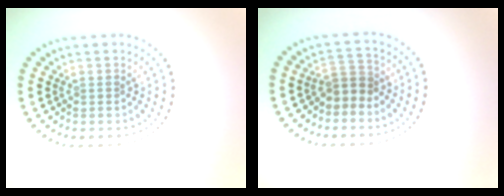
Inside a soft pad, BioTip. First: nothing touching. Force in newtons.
{"total": 2.1, "press": 1.7, "slide": 1.2}